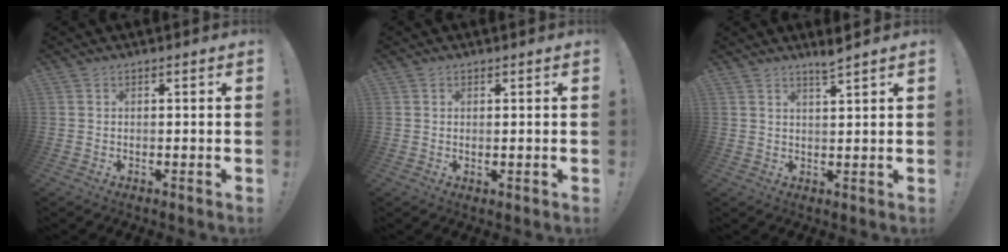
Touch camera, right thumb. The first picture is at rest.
{"total": 0.7, "force": [0.5, 0.3, 0.4], "torque": [-0.006, -0.001, 0.009]}
{"total": 3.5, "force": [3.0, -0.6, 1.8], "torque": [-0.024, -0.019, 0.047]}